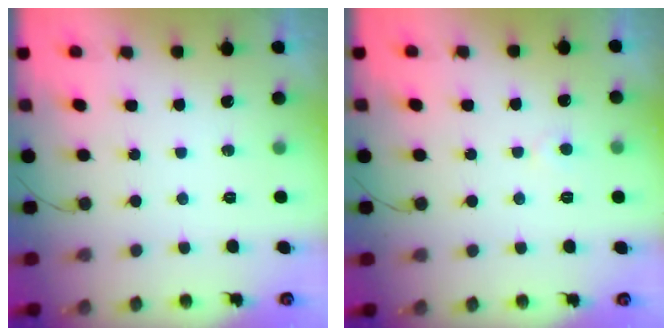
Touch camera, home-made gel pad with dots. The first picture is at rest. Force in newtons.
{"total": 2.7, "press": 2.7, "slide": 0.2}